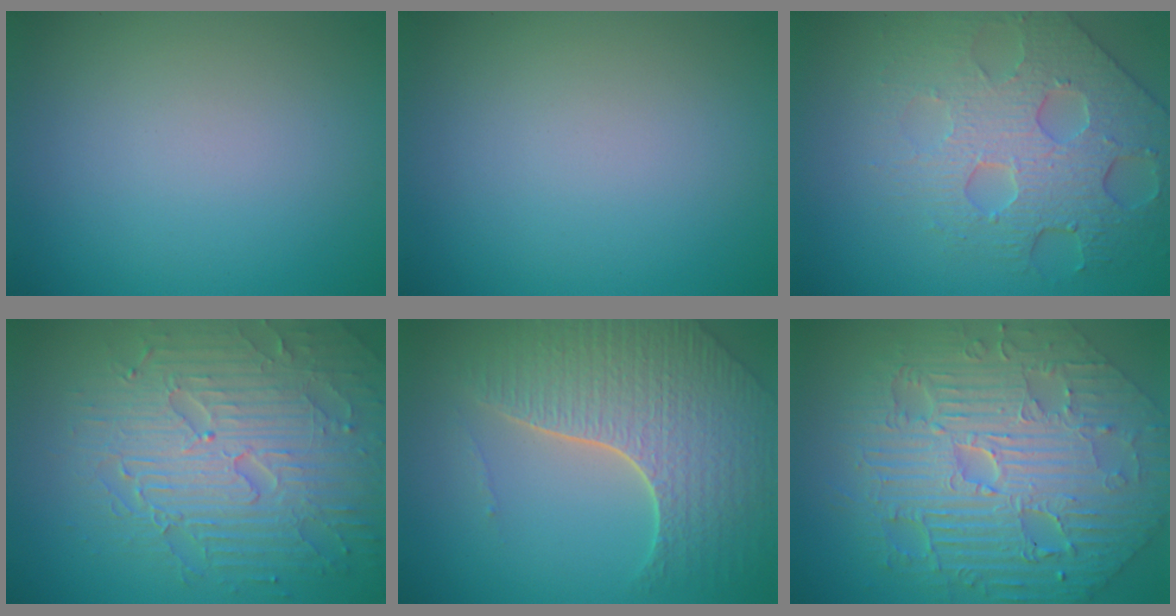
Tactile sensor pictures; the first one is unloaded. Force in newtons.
{"total": 0.0}
{"total": 6.3, "press": 5.1, "slide": 3.8}
{"total": 8.4, "press": 6.1, "slide": 5.8}
{"total": 7.4, "press": 5.3, "slide": 5.2}
{"total": 11.6, "press": 7.7, "slide": 8.7}